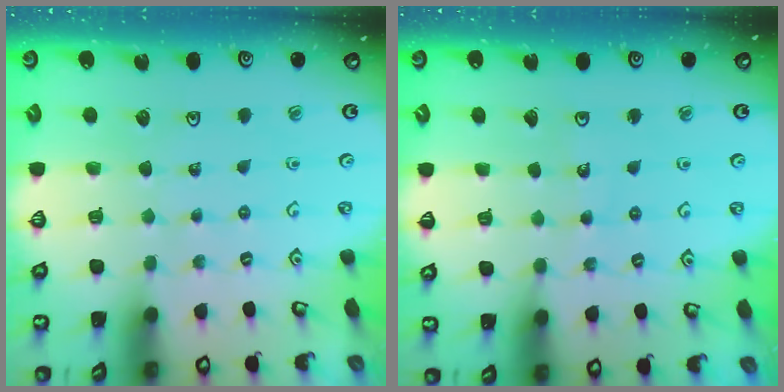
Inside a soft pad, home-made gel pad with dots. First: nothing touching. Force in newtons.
{"total": 3.0, "press": 3.0, "slide": 0.2}